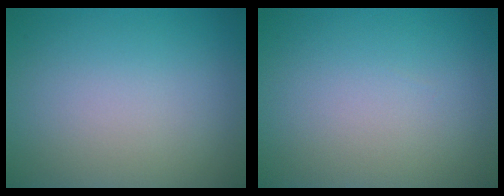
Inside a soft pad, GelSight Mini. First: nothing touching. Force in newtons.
{"total": 0.0}